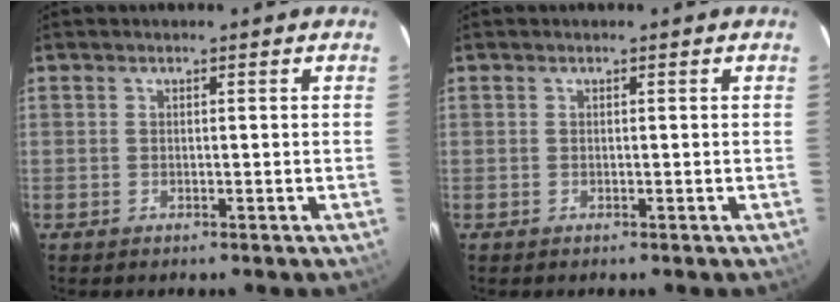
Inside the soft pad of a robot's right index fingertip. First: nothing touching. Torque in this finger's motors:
{"motor_torque": [0.01, -0.01, 0.02, 0.00]}